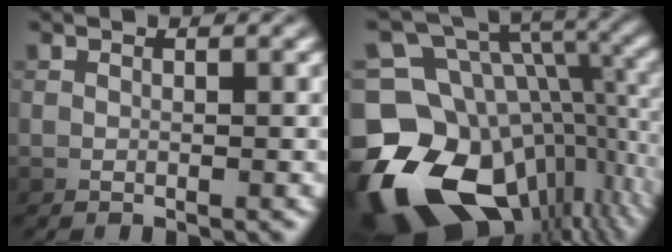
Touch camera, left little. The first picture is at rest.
{"total": 17.5, "force": [-5.9, 11.9, 11.3], "torque": [-0.251, -0.017, -0.090]}